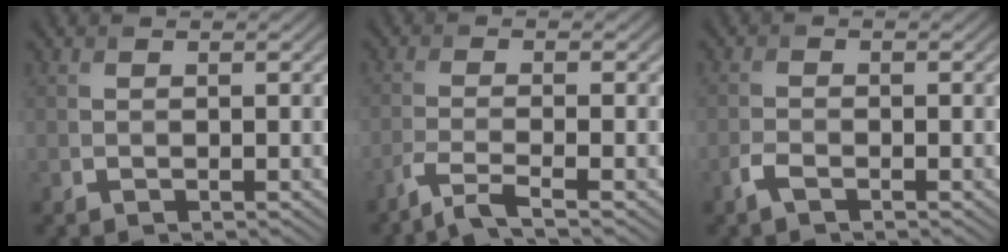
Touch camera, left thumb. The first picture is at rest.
{"total": 3.7, "force": [-2.6, 0.4, 2.5], "torque": [-0.042, 0.002, -0.072]}
{"total": 1.8, "force": [-1.3, 0.6, 1.1], "torque": [-0.029, -0.001, -0.031]}